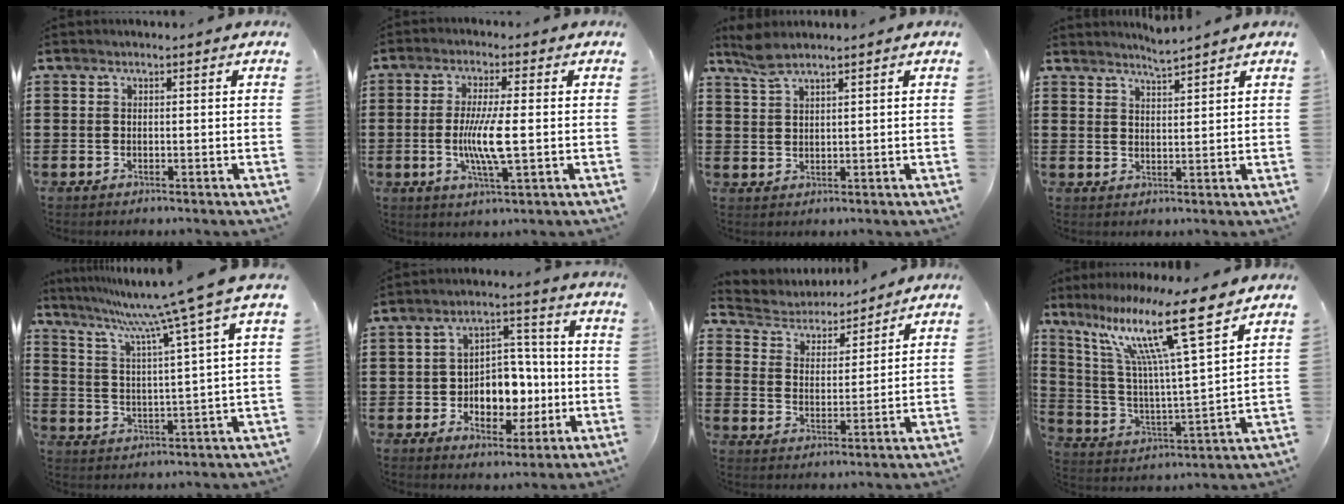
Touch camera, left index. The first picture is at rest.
{"total": 7.4, "force": [-0.6, 1.2, 7.3], "torque": [-0.148, -0.009, -0.019]}
{"total": 3.1, "force": [2.4, 0.6, 1.8], "torque": [-0.042, 0.002, 0.046]}
{"total": 2.9, "force": [2.8, -0.3, 0.4], "torque": [-0.014, -0.005, 0.053]}
{"total": 9.5, "force": [7.7, -1.7, 5.3], "torque": [-0.134, -0.053, 0.119]}
{"total": 7.2, "force": [-1.1, 5.9, 3.9], "torque": [-0.068, 0.008, -0.019]}
{"total": 4.3, "force": [4.1, 1.0, -0.2], "torque": [-0.024, -0.027, 0.068]}
{"total": 14.6, "force": [10.0, 0.8, 10.6], "torque": [-0.228, -0.055, 0.158]}